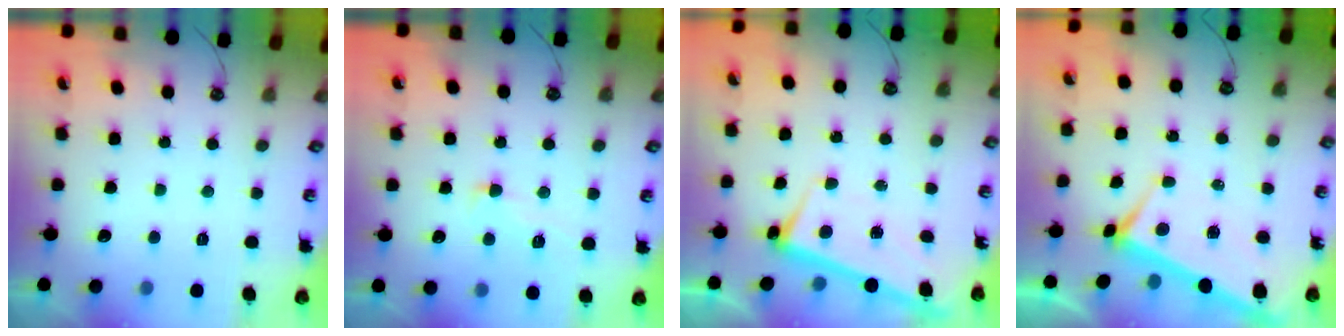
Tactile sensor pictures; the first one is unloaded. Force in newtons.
{"total": 1.0, "press": 0.7, "slide": 0.8}
{"total": 2.8, "press": 2.7, "slide": 0.4}
{"total": 3.9, "press": 3.8, "slide": 0.7}